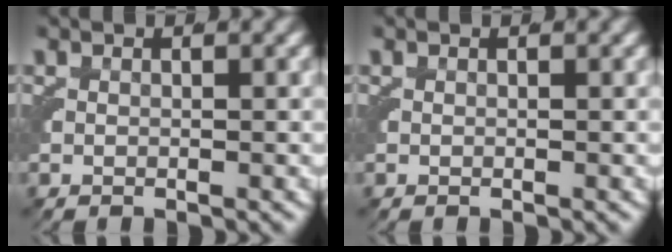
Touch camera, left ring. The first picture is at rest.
{"total": 0.0}